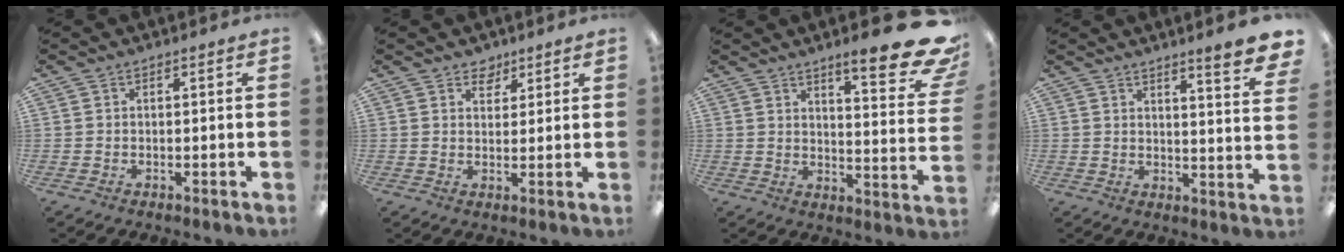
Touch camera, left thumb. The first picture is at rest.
{"total": 3.7, "force": [2.9, 2.2, 0.5], "torque": [0.006, -0.016, 0.050]}
{"total": 14.7, "force": [10.5, 2.7, 10.0], "torque": [-0.137, -0.072, 0.166]}
{"total": 7.7, "force": [6.0, 0.9, 4.8], "torque": [-0.057, -0.044, 0.095]}